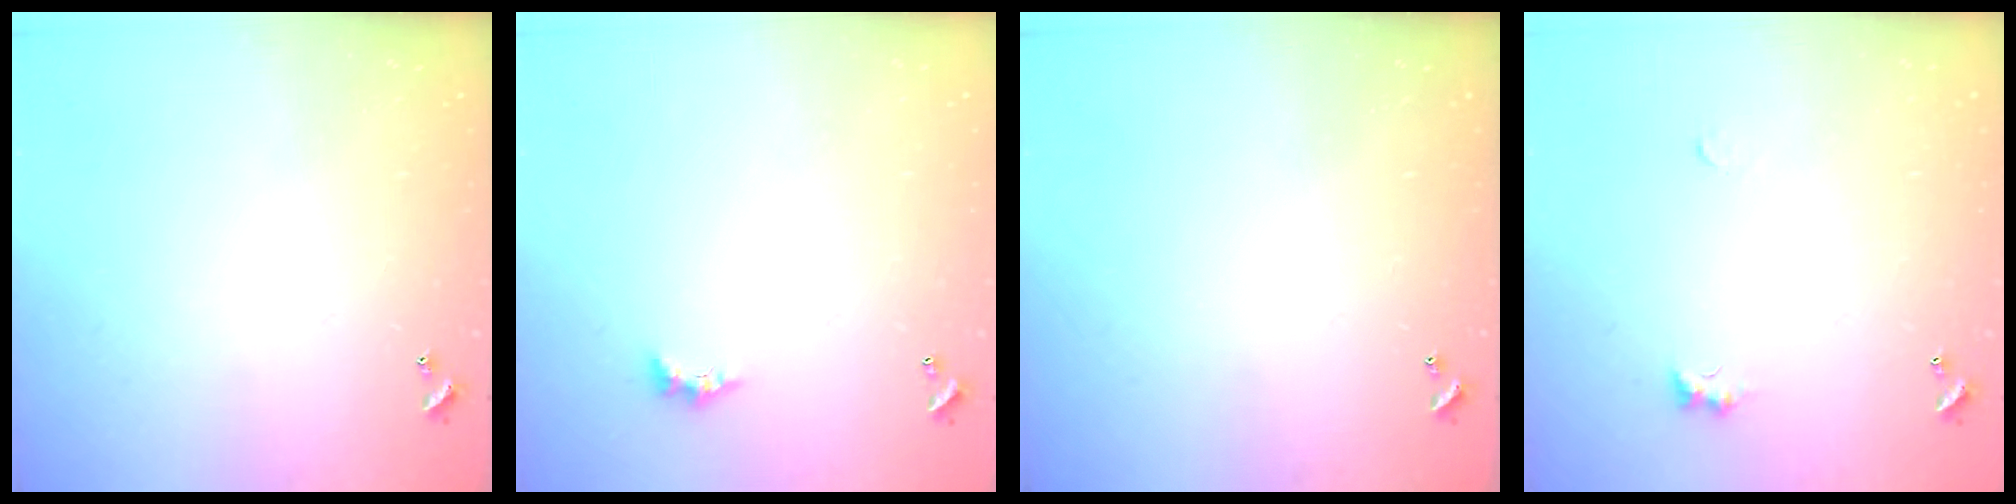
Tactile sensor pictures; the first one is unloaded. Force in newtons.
{"total": 2.2, "press": 2.2, "slide": 0.6}
{"total": 0.0}
{"total": 1.4, "press": 1.3, "slide": 0.5}